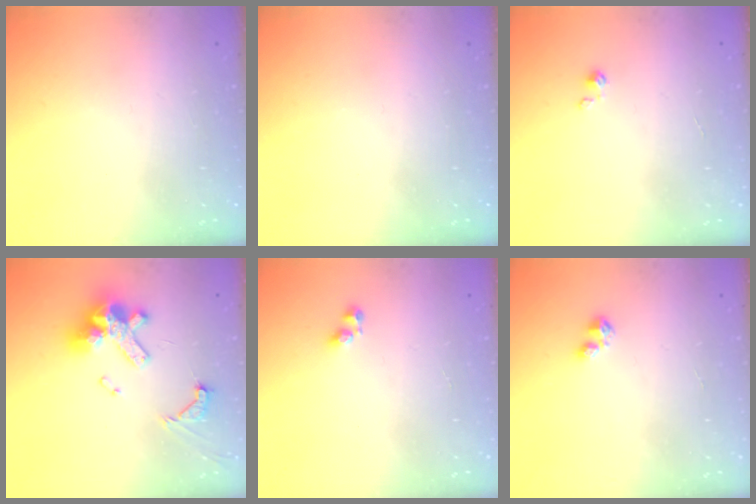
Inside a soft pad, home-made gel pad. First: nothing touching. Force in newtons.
{"total": 0.0}
{"total": 0.0}
{"total": 14.0, "press": 13.8, "slide": 2.3}
{"total": 3.1, "press": 3.1, "slide": 0.5}
{"total": 2.7, "press": 2.7, "slide": 0.4}